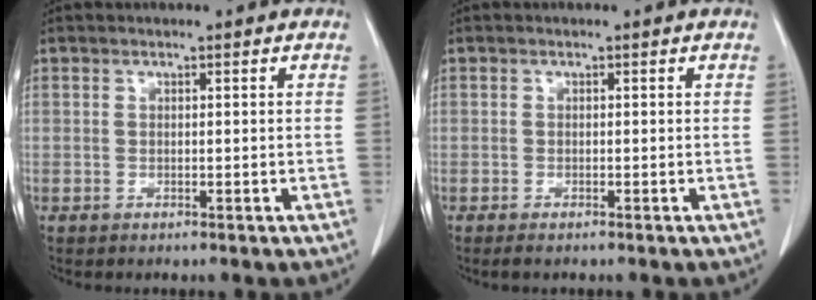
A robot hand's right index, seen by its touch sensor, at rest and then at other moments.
{"total": 0.9, "force": [-0.7, 0.1, 0.5], "torque": [-0.007, -0.001, -0.007]}